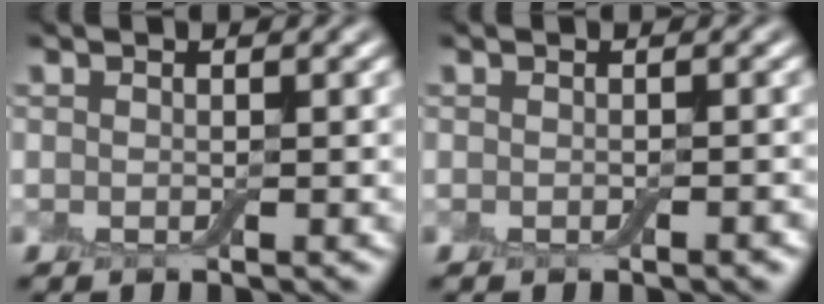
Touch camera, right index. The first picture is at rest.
{"total": 0.8, "force": [-0.4, 0.2, 0.7], "torque": [-0.009, 0.001, -0.004]}